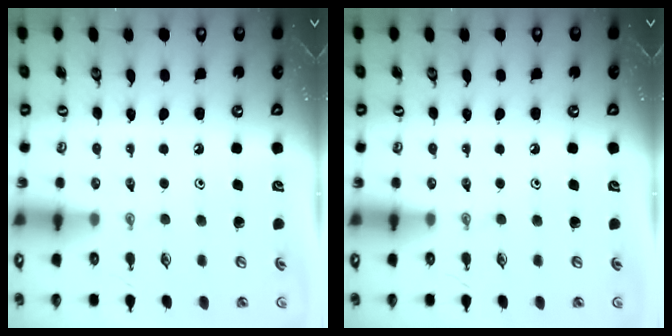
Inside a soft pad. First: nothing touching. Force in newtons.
{"total": 0.0}